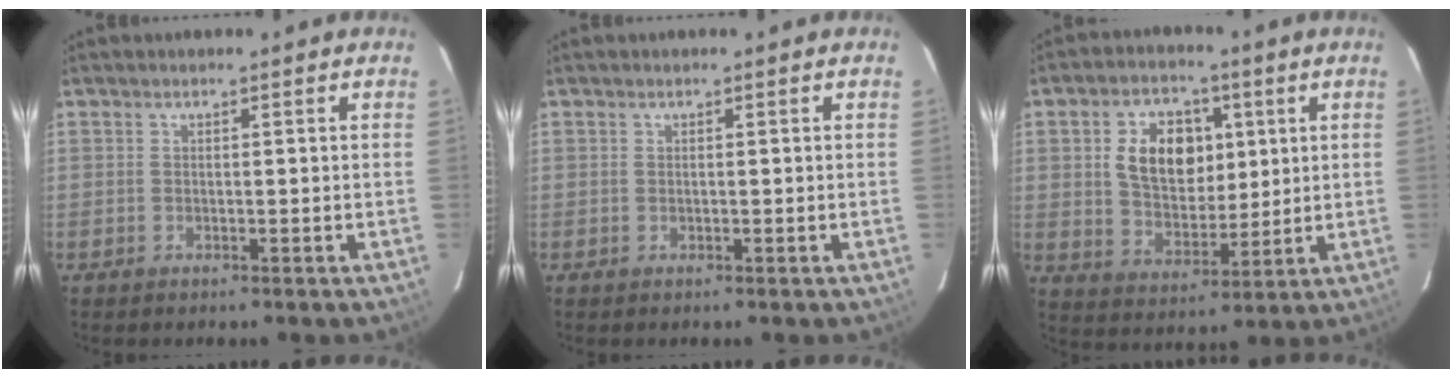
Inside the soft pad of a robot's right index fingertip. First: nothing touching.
{"total": 0.0}
{"total": 11.9, "force": [2.9, 8.0, 8.3], "torque": [-0.153, 0.017, 0.058]}